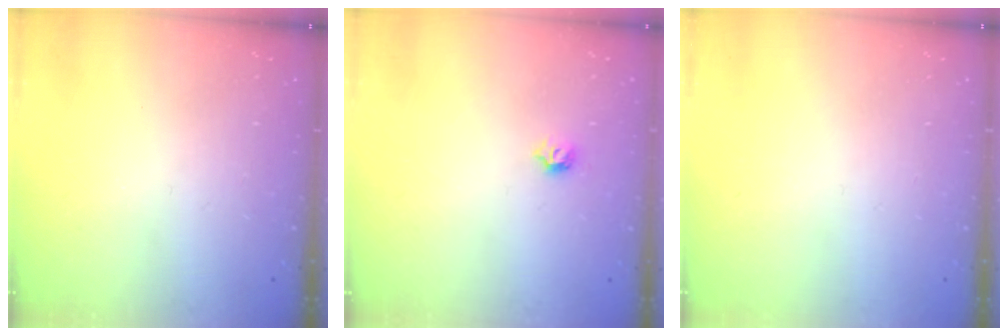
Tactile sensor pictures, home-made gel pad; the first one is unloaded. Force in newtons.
{"total": 3.8, "press": 3.7, "slide": 0.8}
{"total": 0.0}